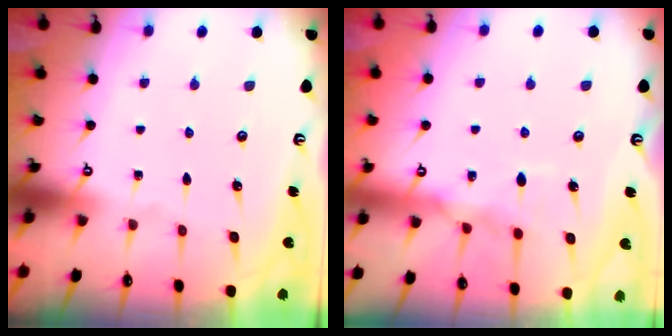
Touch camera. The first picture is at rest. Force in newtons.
{"total": 9.4, "press": 9.3, "slide": 0.8}